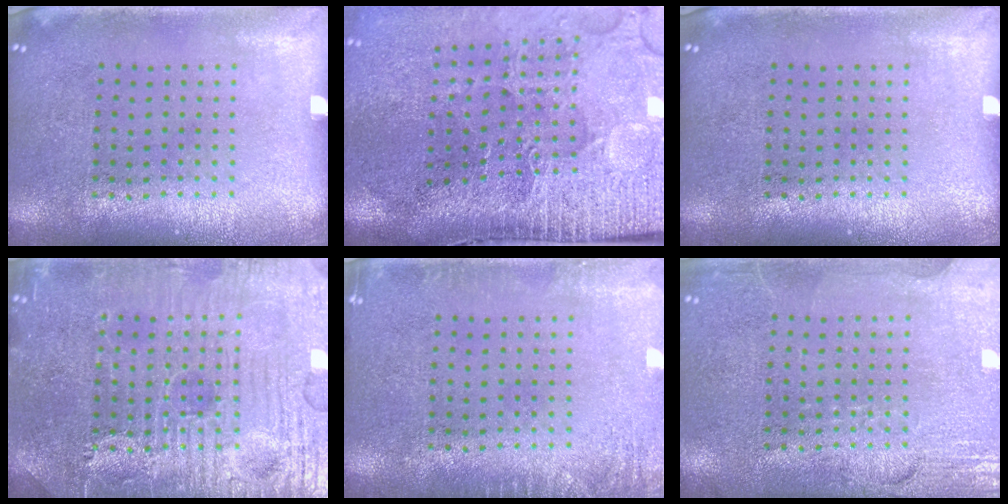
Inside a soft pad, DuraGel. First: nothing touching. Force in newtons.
{"total": 4.0, "press": 3.6, "slide": 1.9}
{"total": 0.0}
{"total": 4.7, "press": 4.6, "slide": 0.4}
{"total": 1.6, "press": 1.6, "slide": 0.2}
{"total": 4.0, "press": 4.0, "slide": 0.5}